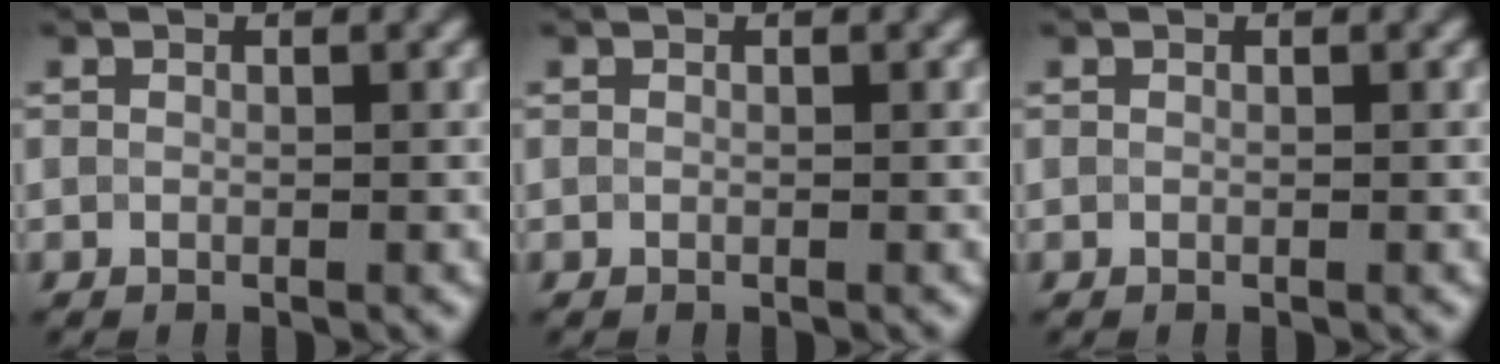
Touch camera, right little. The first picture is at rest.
{"total": 0.0}
{"total": 0.0}